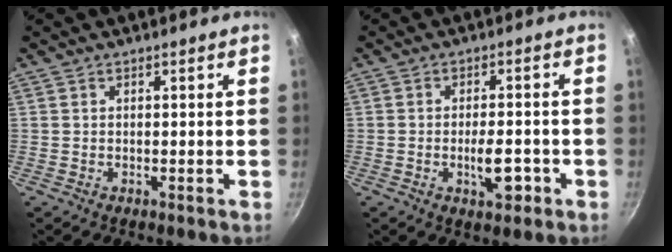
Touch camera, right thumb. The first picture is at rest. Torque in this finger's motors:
{"motor_torque": [1.50, 0.28, 0.61, -1.20, 0.26]}